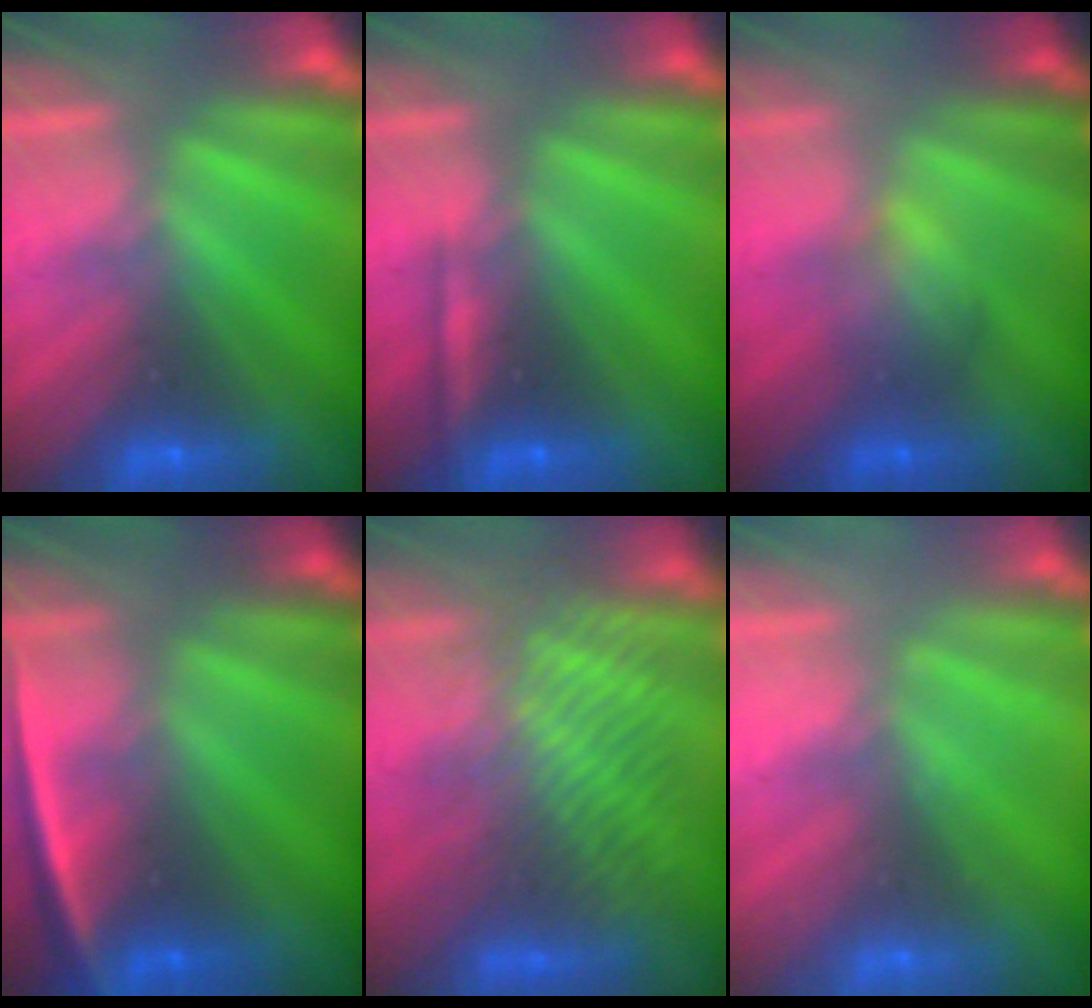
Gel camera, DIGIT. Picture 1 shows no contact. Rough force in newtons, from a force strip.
{"total": 2.2}
{"total": 2.0}
{"total": 2.3}
{"total": 4.4}
{"total": 2.1}